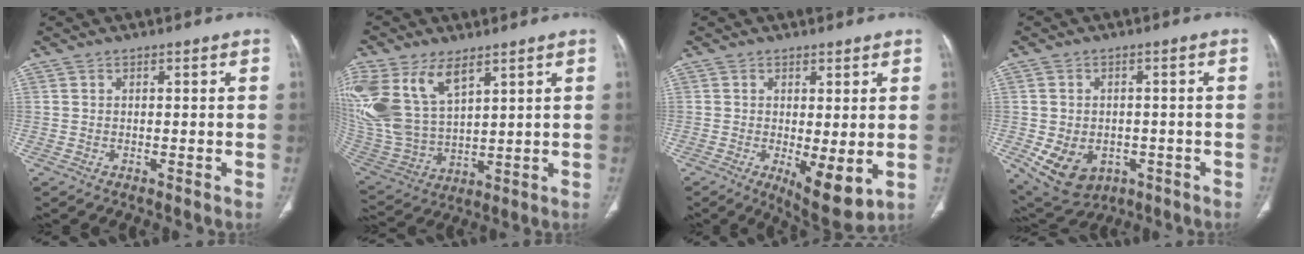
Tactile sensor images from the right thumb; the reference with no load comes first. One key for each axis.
{"total": 18.4, "fx": 8.9, "fy": 10.1, "fz": 12.6, "tx": -0.273, "ty": -0.023, "tz": 0.190}
{"total": 8.1, "fx": -1.4, "fy": 2.8, "fz": 7.4, "tx": -0.110, "ty": -0.026, "tz": -0.013}
{"total": 11.6, "fx": -3.9, "fy": 8.9, "fz": 6.5, "tx": -0.110, "ty": 0.013, "tz": -0.039}